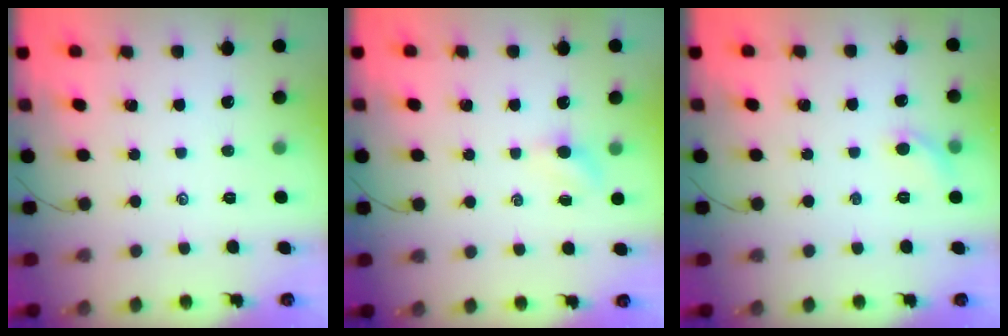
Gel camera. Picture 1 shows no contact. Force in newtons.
{"total": 4.0, "press": 3.8, "slide": 1.2}
{"total": 5.6, "press": 5.4, "slide": 1.3}